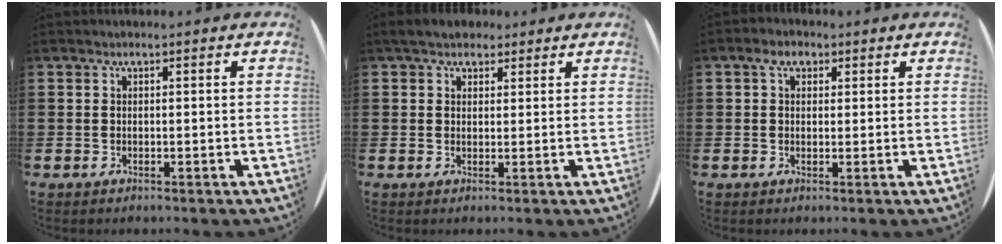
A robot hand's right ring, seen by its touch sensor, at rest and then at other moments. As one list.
[{"total": 2.3, "force": [1.9, 1.2, 0.4], "torque": [-0.015, 0.008, 0.036]}, {"total": 2.4, "force": [1.3, 1.6, 1.0], "torque": [-0.026, 0.011, 0.023]}]